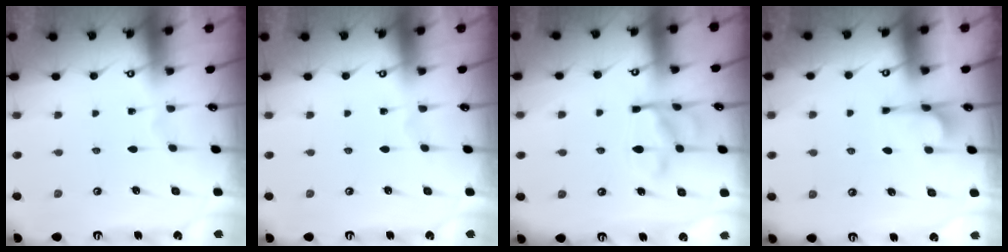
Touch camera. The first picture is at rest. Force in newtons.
{"total": 0.0}
{"total": 11.7, "press": 11.6, "slide": 1.0}
{"total": 1.4, "press": 0.8, "slide": 1.2}